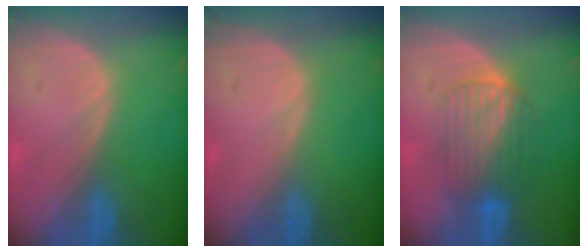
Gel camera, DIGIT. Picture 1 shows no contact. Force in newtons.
{"total": 0.0}
{"total": 6.6, "press": 6.5, "slide": 1.3}